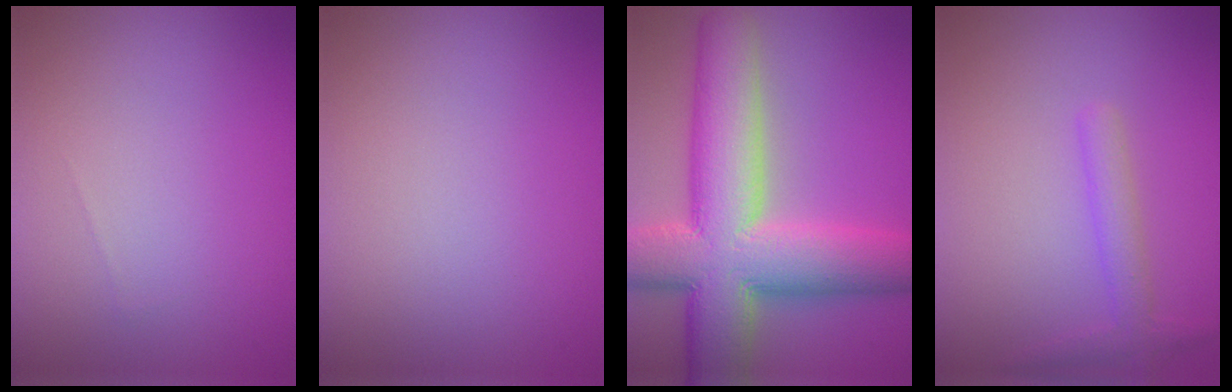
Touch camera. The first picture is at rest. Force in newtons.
{"total": 0.0}
{"total": 13.8, "press": 13.7, "slide": 0.9}
{"total": 2.2, "press": 2.2, "slide": 0.1}